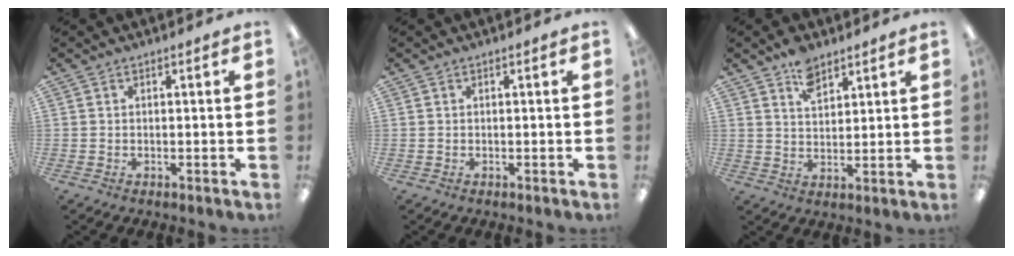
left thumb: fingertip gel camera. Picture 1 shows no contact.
{"total": 0.0}
{"total": 6.6, "force": [4.7, 3.4, 3.1], "torque": [-0.050, -0.017, 0.084]}